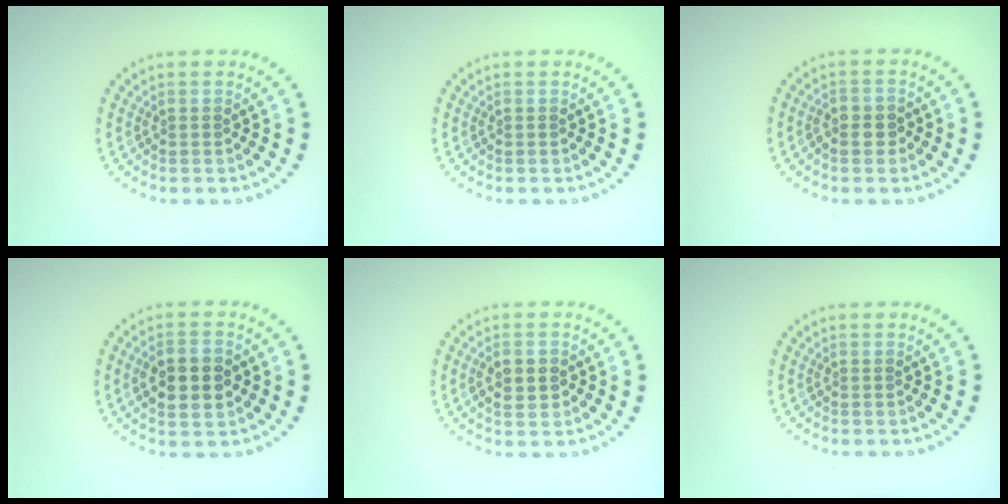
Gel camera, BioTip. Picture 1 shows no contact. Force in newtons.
{"total": 0.0}
{"total": 1.6, "press": 1.6, "slide": 0.5}
{"total": 4.5, "press": 4.5, "slide": 0.2}
{"total": 2.7, "press": 2.7, "slide": 0.2}
{"total": 0.0}